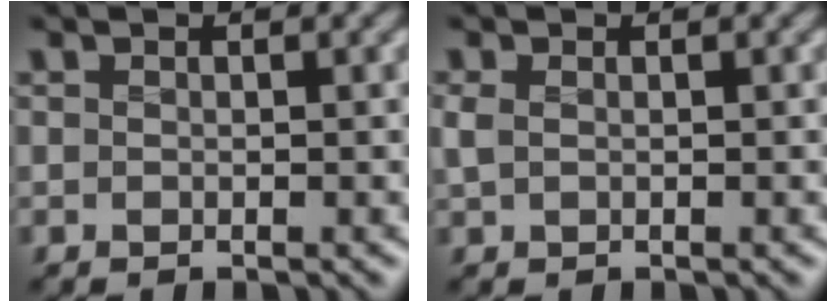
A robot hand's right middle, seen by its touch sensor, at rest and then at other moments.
{"total": 0.8, "force": [0.3, 0.5, 0.6], "torque": [-0.015, 0.003, 0.004]}